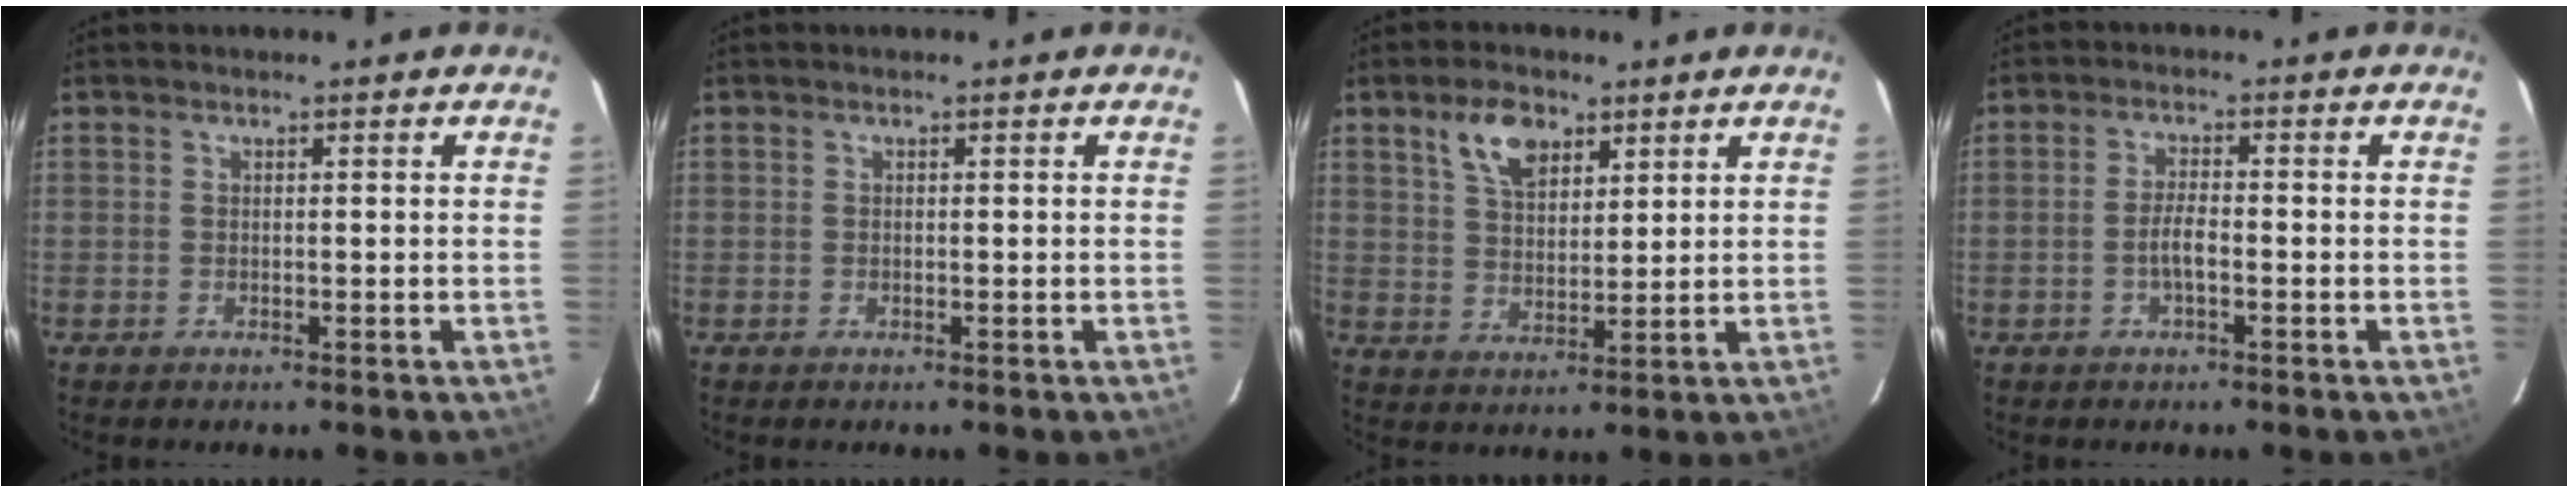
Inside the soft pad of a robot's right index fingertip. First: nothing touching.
{"total": 0.0}
{"total": 7.8, "force": [4.5, 4.1, 4.9], "torque": [-0.088, 0.011, 0.084]}
{"total": 3.0, "force": [-1.2, 0.8, 2.7], "torque": [-0.053, 0.001, -0.021]}